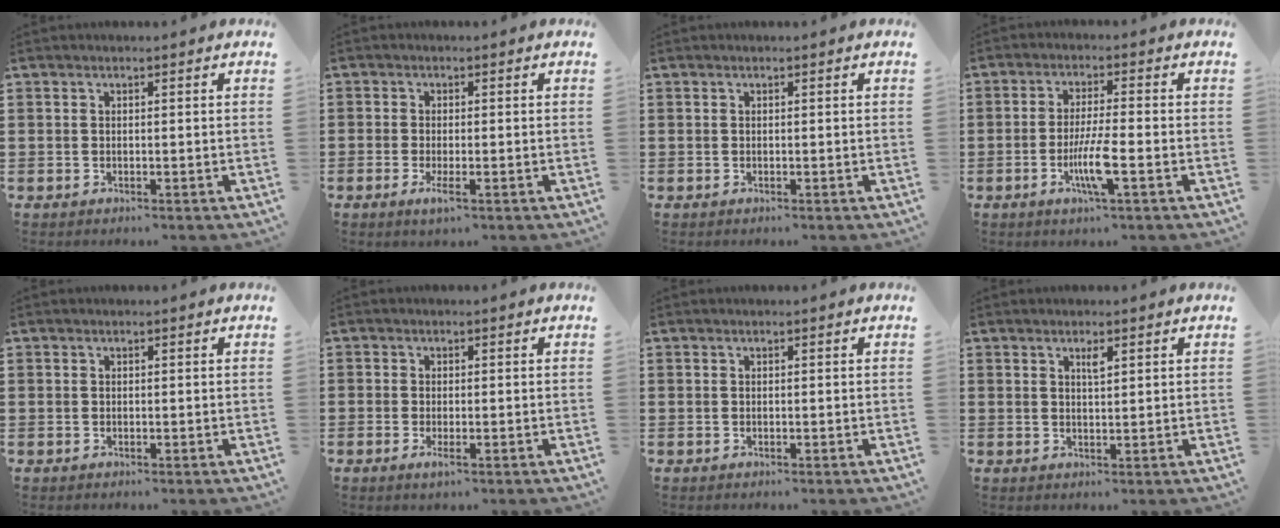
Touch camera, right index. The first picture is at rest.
{"total": 1.9, "force": [-1.0, 0.4, 1.6], "torque": [-0.035, -0.006, -0.019]}
{"total": 0.0}
{"total": 6.5, "force": [-2.2, 0.6, 6.0], "torque": [-0.126, -0.019, -0.045]}
{"total": 0.0}
{"total": 1.2, "force": [-0.5, 0.4, 1.0], "torque": [-0.020, -0.004, -0.008]}
{"total": 0.0}
{"total": 1.6, "force": [0.9, 0.4, 1.3], "torque": [-0.018, -0.001, 0.012]}